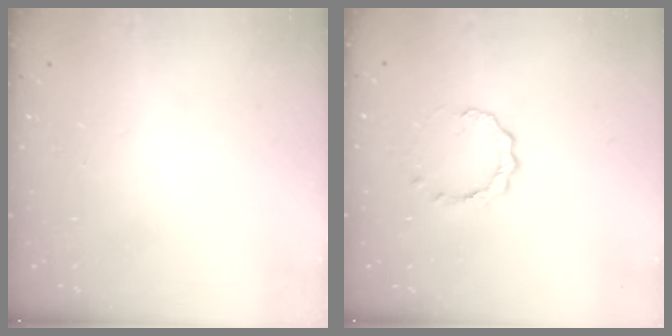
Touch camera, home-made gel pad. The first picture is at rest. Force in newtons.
{"total": 2.5, "press": 2.5, "slide": 0.3}